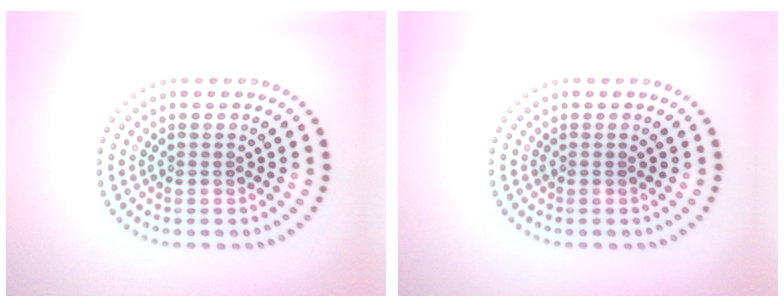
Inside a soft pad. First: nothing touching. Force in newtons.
{"total": 0.0}